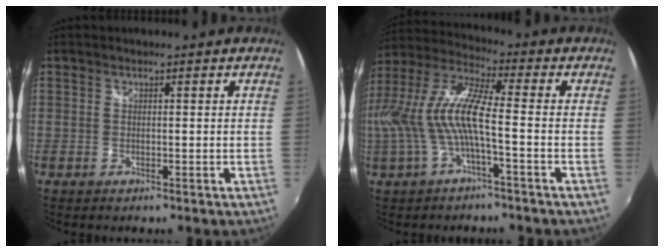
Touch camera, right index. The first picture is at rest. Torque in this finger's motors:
{"motor_torque": [1.53, -0.61, 1.01, 0.21]}